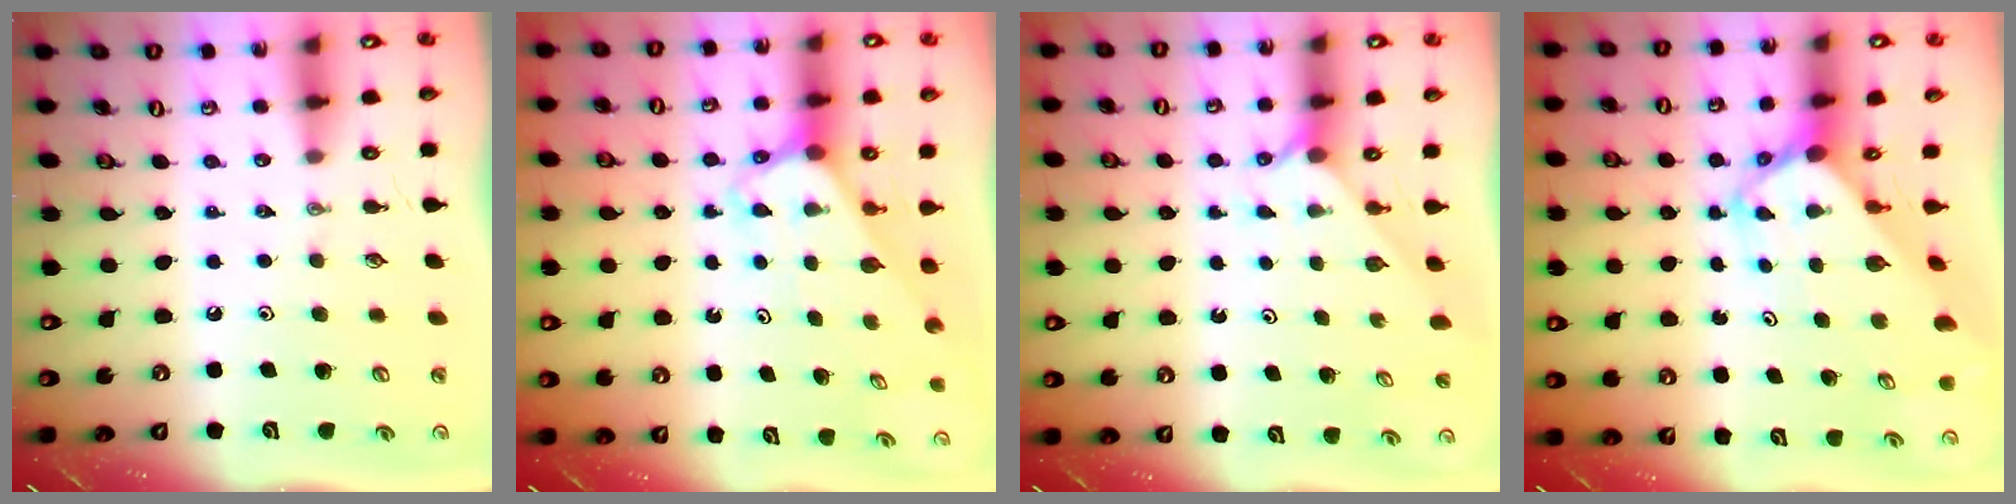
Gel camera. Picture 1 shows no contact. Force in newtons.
{"total": 2.8, "press": 2.8, "slide": 0.2}
{"total": 2.1, "press": 2.1, "slide": 0.3}
{"total": 3.0, "press": 2.9, "slide": 0.4}